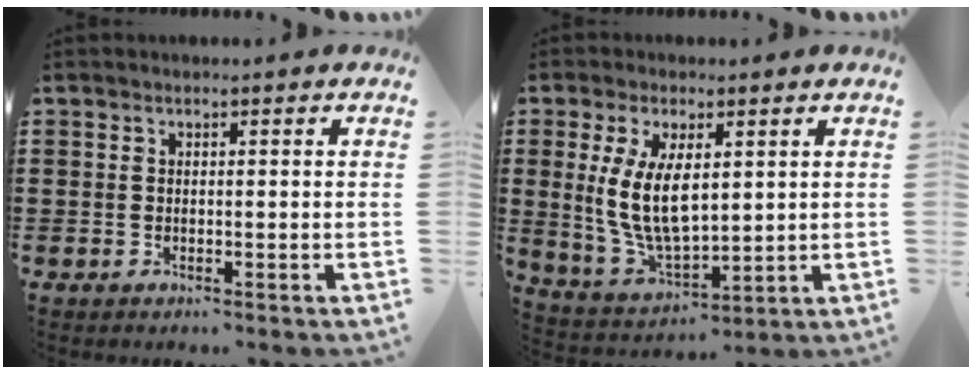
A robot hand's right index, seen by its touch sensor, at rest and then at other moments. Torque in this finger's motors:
{"motor_torque": [2.04, 0.10, 1.05, 0.21]}